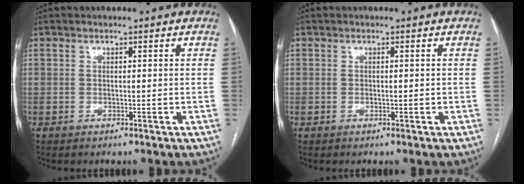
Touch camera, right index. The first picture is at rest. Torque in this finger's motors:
{"motor_torque": [-0.18, 0.29, -0.03, 0.01]}